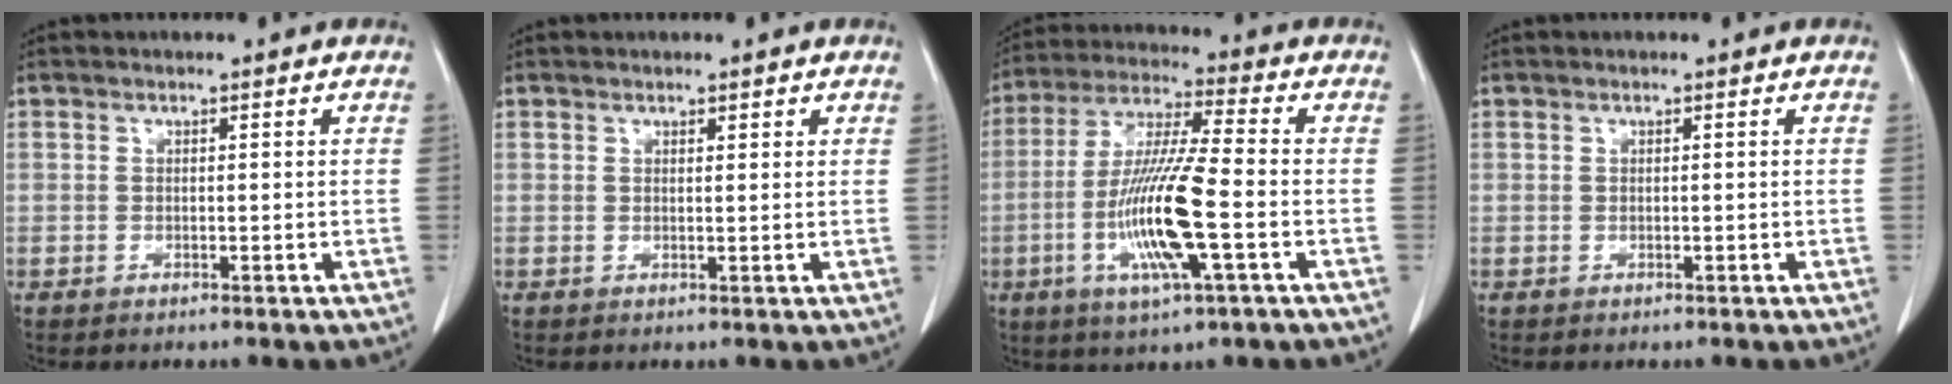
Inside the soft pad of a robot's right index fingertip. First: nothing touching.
{"total": 1.4, "force": [0.9, 0.7, 0.8], "torque": [-0.019, 0.002, 0.017]}
{"total": 15.2, "force": [-3.8, 1.3, 14.7], "torque": [-0.300, -0.014, -0.072]}
{"total": 0.0}